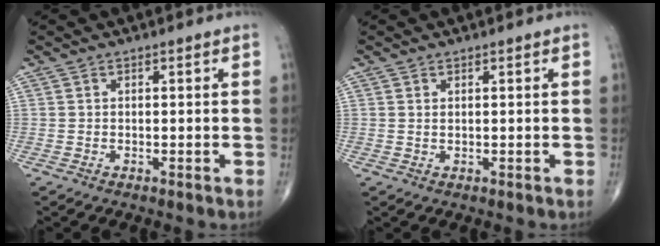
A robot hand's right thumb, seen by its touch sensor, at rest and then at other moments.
{"total": 0.6, "force": [0.3, 0.3, 0.5], "torque": [-0.010, 0.000, 0.007]}